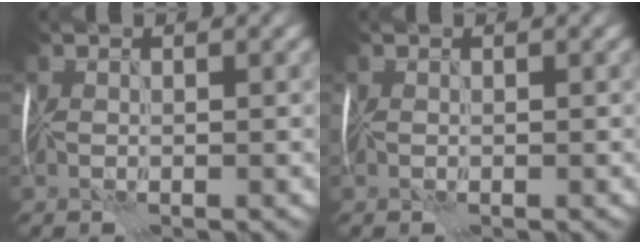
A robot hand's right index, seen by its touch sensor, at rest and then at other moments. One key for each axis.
{"total": 0.0}